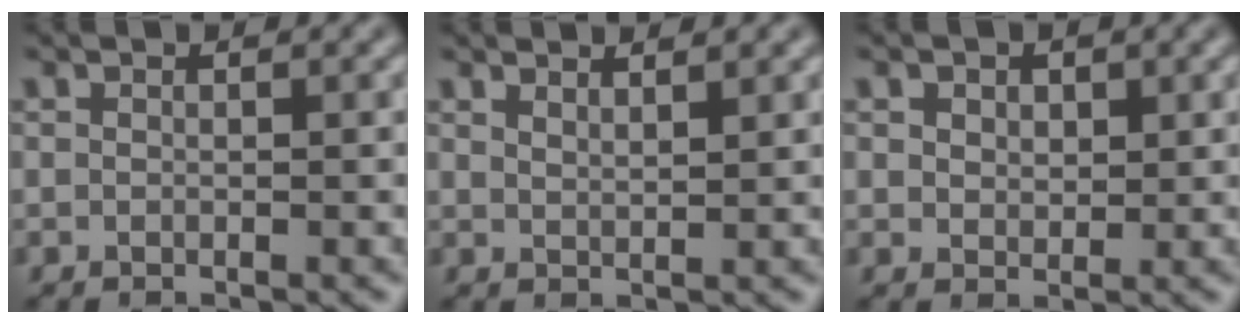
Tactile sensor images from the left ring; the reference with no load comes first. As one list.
[{"total": 1.7, "force": [1.5, 0.4, 0.7], "torque": [-0.001, 0.004, 0.016]}, {"total": 2.3, "force": [1.2, 1.7, 1.1], "torque": [-0.024, 0.002, 0.018]}]